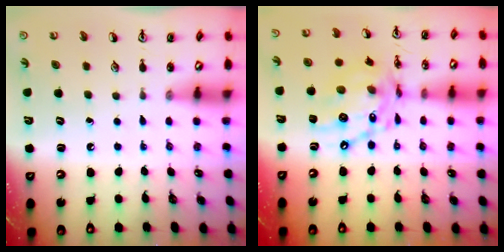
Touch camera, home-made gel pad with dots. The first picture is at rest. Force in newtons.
{"total": 15.7, "press": 15.7, "slide": 1.6}